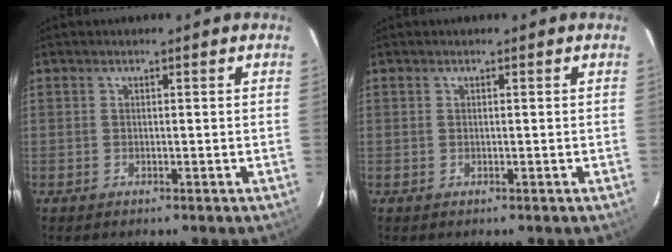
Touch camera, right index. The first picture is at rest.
{"total": 0.0}